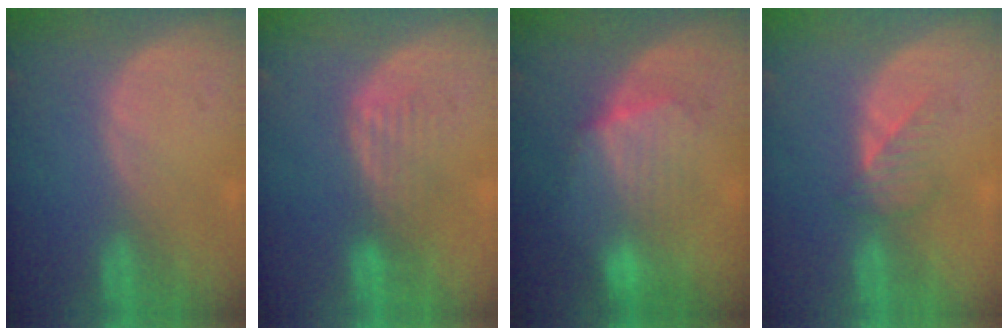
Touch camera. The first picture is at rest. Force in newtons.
{"total": 4.3, "press": 3.6, "slide": 2.4}
{"total": 7.2, "press": 7.1, "slide": 0.4}
{"total": 3.5, "press": 3.2, "slide": 1.5}